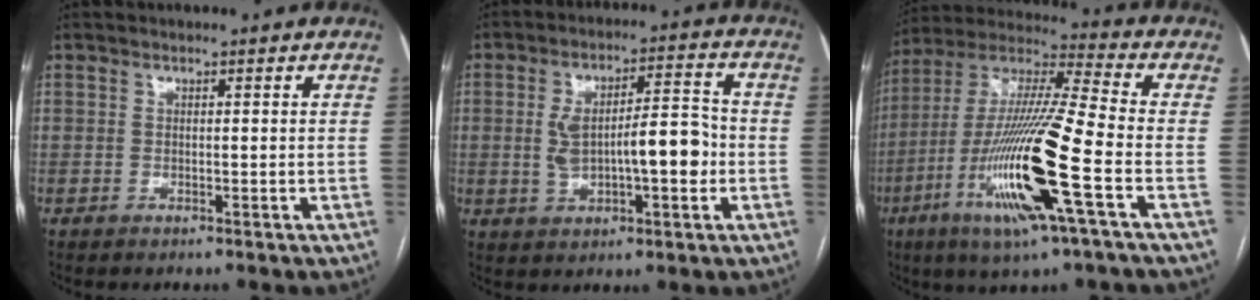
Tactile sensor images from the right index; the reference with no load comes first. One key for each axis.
{"total": 11.1, "fx": -1.0, "fy": 3.6, "fz": 10.4, "tx": -0.182, "ty": 0.025, "tz": -0.008}
{"total": 20.4, "fx": -6.8, "fy": 0.6, "fz": 19.2, "tx": -0.404, "ty": -0.026, "tz": -0.133}